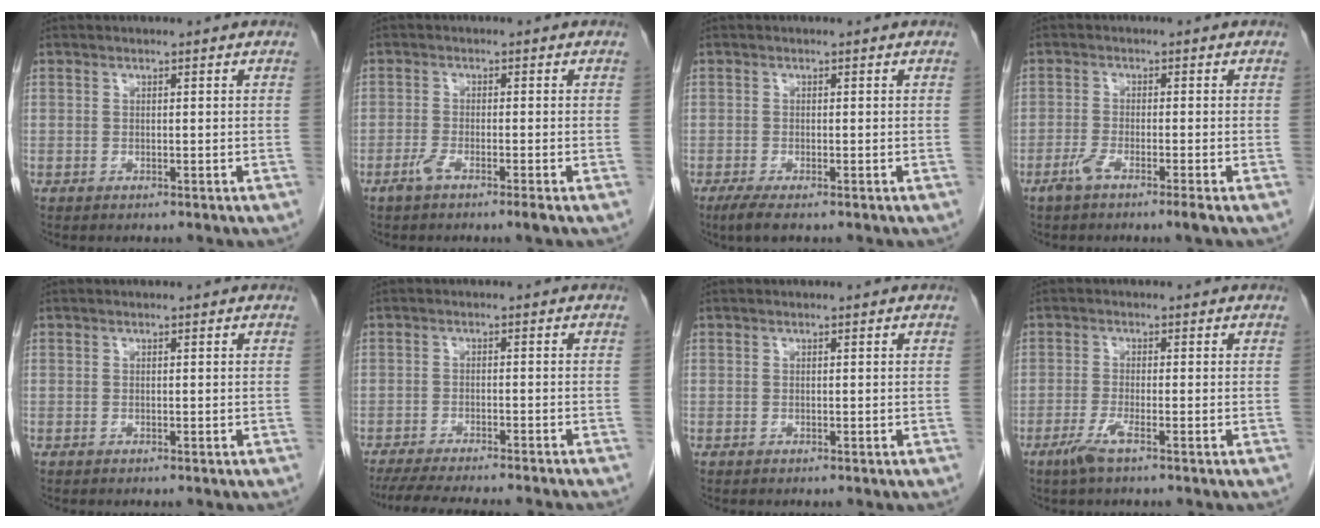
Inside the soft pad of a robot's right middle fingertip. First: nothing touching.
{"total": 2.9, "force": [-1.8, -0.1, 2.2], "torque": [-0.045, -0.006, -0.039]}
{"total": 2.4, "force": [-1.6, 0.3, 1.7], "torque": [-0.039, -0.009, -0.034]}
{"total": 3.3, "force": [-2.2, -0.2, 2.5], "torque": [-0.051, -0.007, -0.047]}
{"total": 0.0}
{"total": 14.8, "force": [-13.1, 1.2, 6.6], "torque": [-0.103, -0.025, -0.181]}
{"total": 0.0}
{"total": 3.0, "force": [-1.8, -0.1, 2.3], "torque": [-0.053, -0.008, -0.040]}